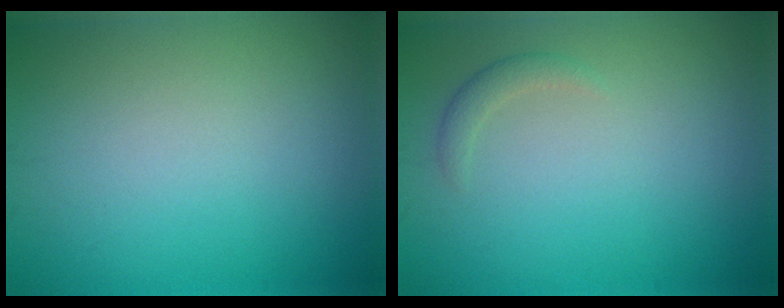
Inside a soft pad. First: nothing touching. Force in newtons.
{"total": 1.2, "press": 1.2, "slide": 0.1}